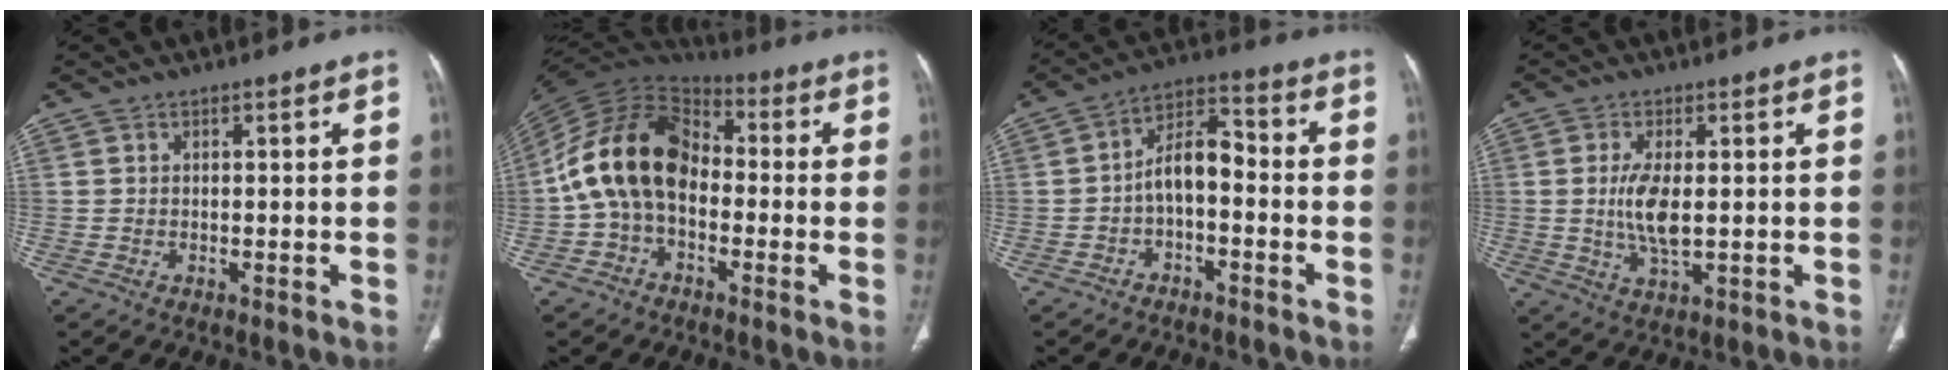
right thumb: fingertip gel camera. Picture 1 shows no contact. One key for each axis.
{"total": 16.0, "fx": -1.6, "fy": 10.8, "fz": 11.7, "tx": -0.205, "ty": 0.048, "tz": -0.041}
{"total": 7.7, "fx": -1.9, "fy": 4.1, "fz": 6.2, "tx": -0.099, "ty": 0.044, "tz": -0.042}
{"total": 6.7, "fx": 0.2, "fy": 2.5, "fz": 6.2, "tx": -0.134, "ty": -0.012, "tz": 0.007}